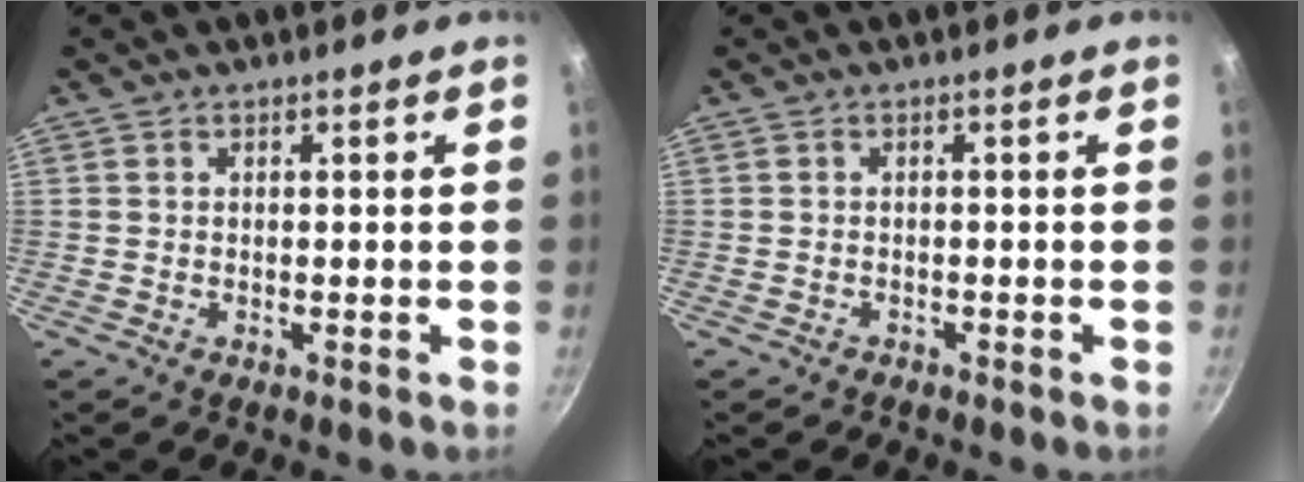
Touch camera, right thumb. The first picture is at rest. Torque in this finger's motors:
{"motor_torque": [-0.26, -0.10, 0.30, -0.29, -0.06]}